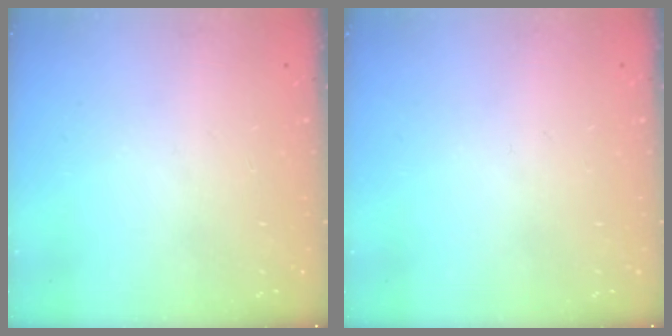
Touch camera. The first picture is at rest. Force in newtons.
{"total": 0.0}